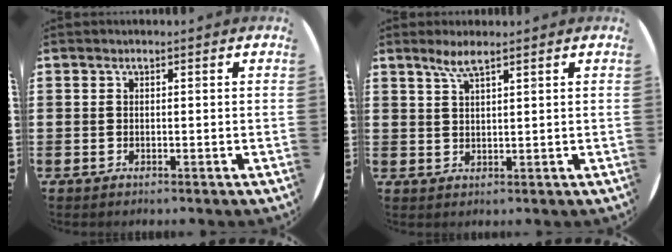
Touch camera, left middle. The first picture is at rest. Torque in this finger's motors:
{"motor_torque": [0.41, -0.32, 0.07, 0.05]}